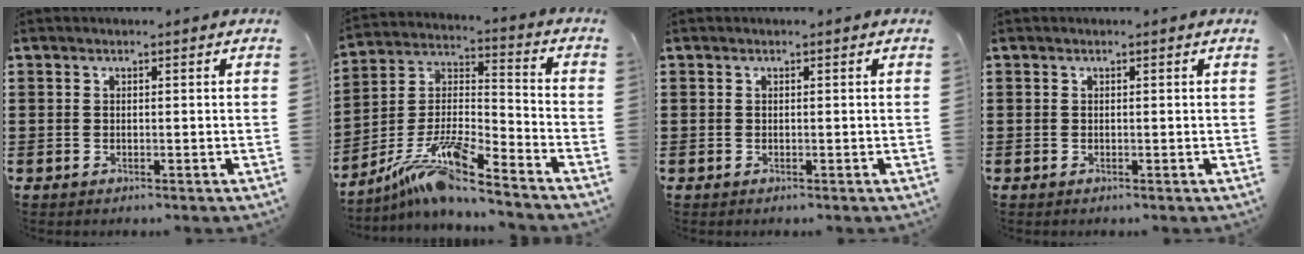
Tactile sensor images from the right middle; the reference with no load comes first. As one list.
[{"total": 11.8, "force": [-9.3, 1.0, 7.1], "torque": [-0.156, -0.001, -0.188]}, {"total": 0.0}, {"total": 0.0}]